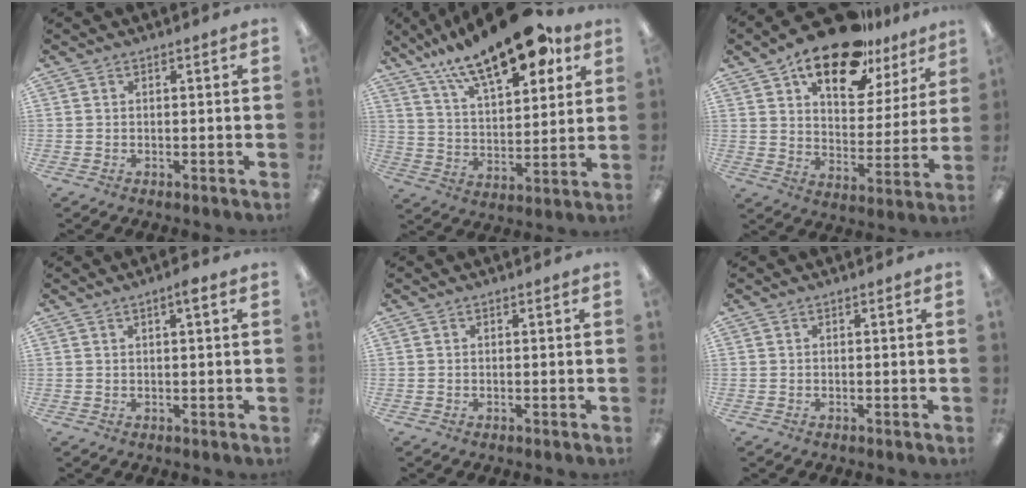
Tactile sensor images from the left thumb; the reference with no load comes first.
{"total": 20.5, "force": [14.2, 7.7, 12.6], "torque": [-0.208, -0.076, 0.242]}
{"total": 18.2, "force": [13.2, 8.1, 9.6], "torque": [-0.156, -0.071, 0.228]}
{"total": 2.5, "force": [1.3, 0.4, 2.1], "torque": [-0.035, 0.001, 0.019]}
{"total": 0.0}
{"total": 0.0}